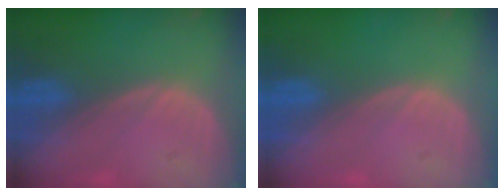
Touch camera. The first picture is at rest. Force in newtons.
{"total": 0.0}